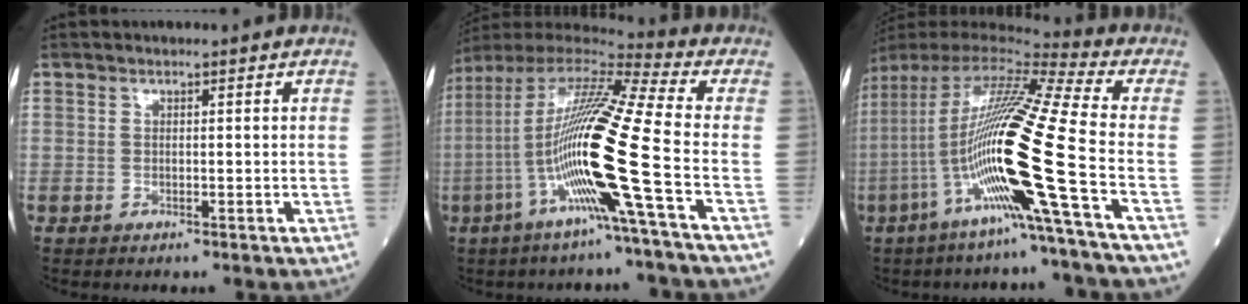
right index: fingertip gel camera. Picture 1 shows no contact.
{"total": 19.7, "force": [-5.1, -1.2, 18.9], "torque": [-0.377, -0.015, -0.114]}
{"total": 21.6, "force": [-6.3, -1.5, 20.6], "torque": [-0.422, -0.025, -0.137]}